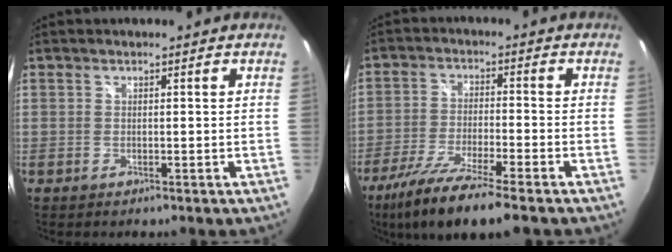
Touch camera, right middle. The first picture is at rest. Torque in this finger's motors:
{"motor_torque": [1.13, -1.01, 0.54, 0.11]}